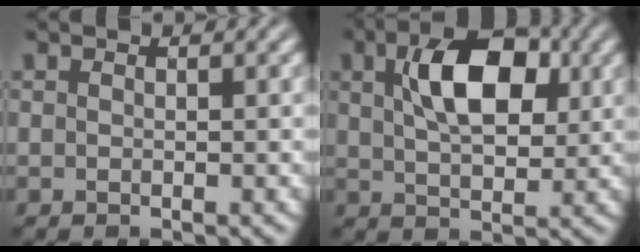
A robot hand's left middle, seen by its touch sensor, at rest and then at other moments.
{"total": 7.4, "force": [1.9, 3.9, 5.9], "torque": [-0.109, 0.010, 0.031]}